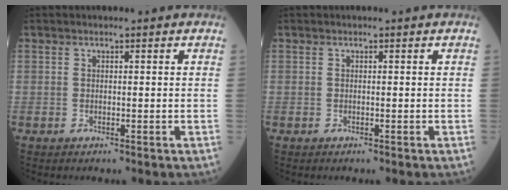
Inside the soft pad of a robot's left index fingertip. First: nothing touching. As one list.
[{"total": 0.0}]